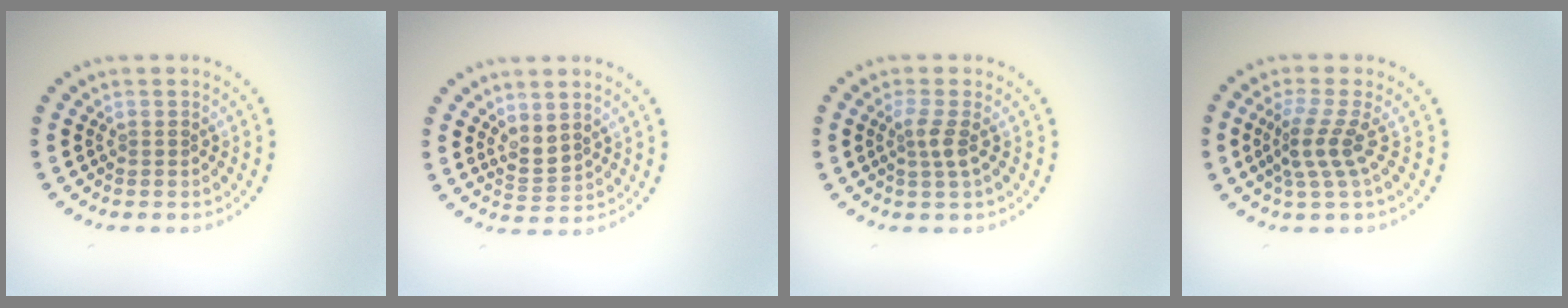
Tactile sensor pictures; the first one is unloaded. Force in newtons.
{"total": 2.0, "press": 1.5, "slide": 1.3}
{"total": 1.8, "press": 1.3, "slide": 1.2}
{"total": 2.9, "press": 1.9, "slide": 2.2}